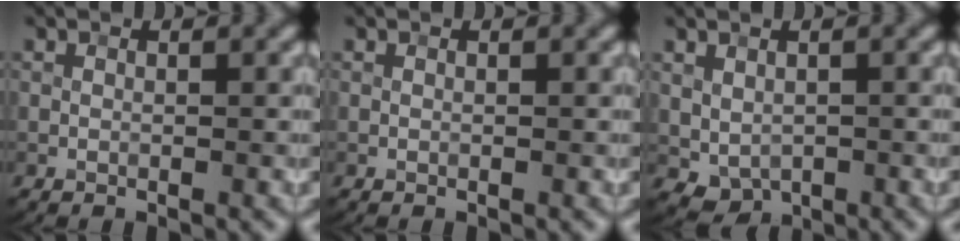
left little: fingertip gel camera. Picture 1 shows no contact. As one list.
[{"total": 0.0}, {"total": 2.3, "force": [0.0, 1.8, 1.4], "torque": [-0.022, -0.010, 0.011]}]